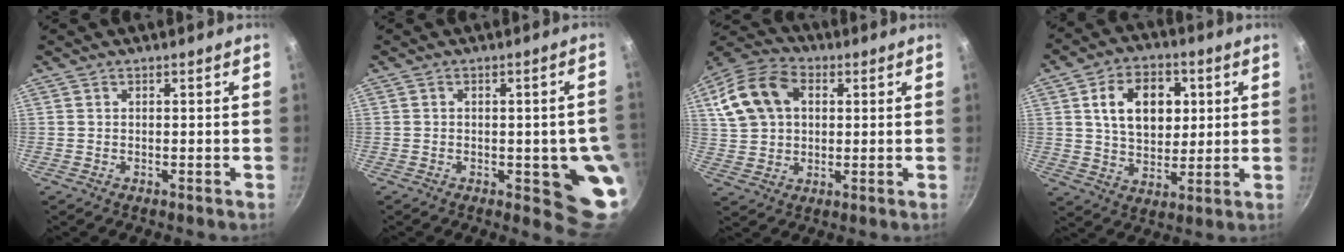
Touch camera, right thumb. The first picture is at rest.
{"total": 10.1, "force": [-1.8, 3.7, 9.2], "torque": [-0.066, -0.002, -0.021]}
{"total": 14.3, "force": [3.9, 10.3, 9.2], "torque": [-0.166, 0.020, 0.063]}
{"total": 13.7, "force": [3.3, 9.5, 9.3], "torque": [-0.114, -0.003, 0.052]}